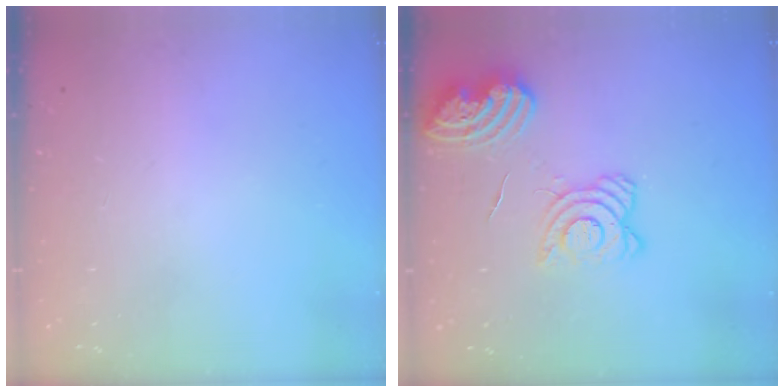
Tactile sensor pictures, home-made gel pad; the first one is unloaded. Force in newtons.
{"total": 14.7, "press": 14.6, "slide": 1.3}